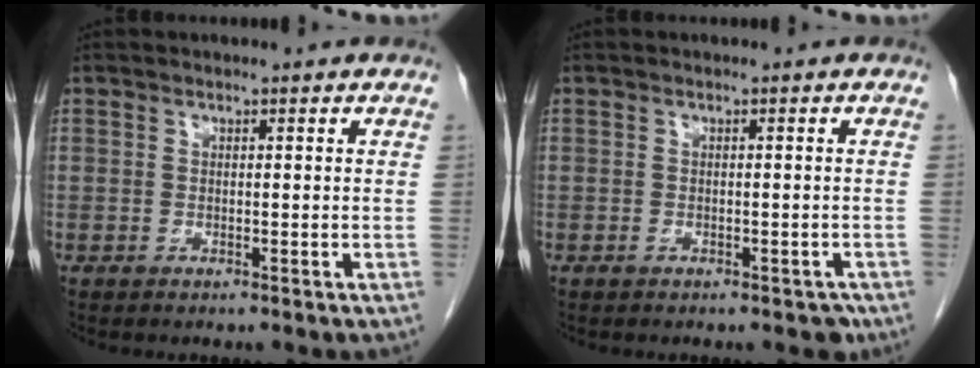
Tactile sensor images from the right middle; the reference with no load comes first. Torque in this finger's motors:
{"motor_torque": [0.08, -0.05, -0.01, 0.00]}